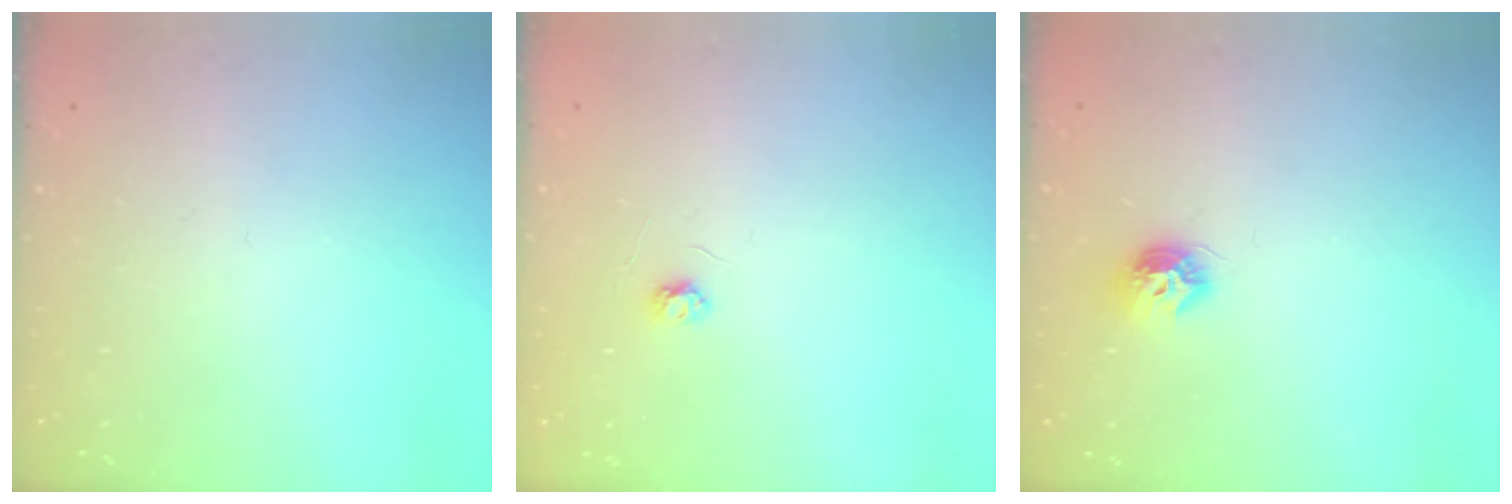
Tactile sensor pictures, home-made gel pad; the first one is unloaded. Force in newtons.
{"total": 2.6, "press": 2.6, "slide": 0.3}
{"total": 7.6, "press": 7.6, "slide": 0.2}